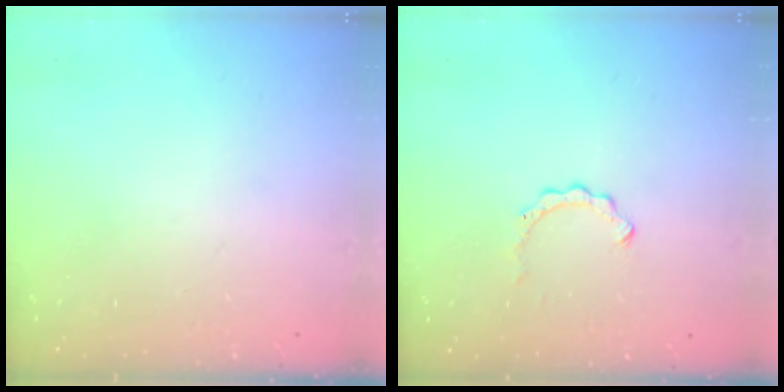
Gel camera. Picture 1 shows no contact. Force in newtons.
{"total": 2.6, "press": 2.6, "slide": 0.3}